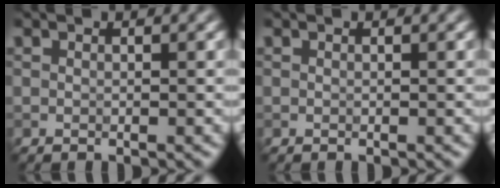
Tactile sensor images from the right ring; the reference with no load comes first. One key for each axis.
{"total": 0.0}